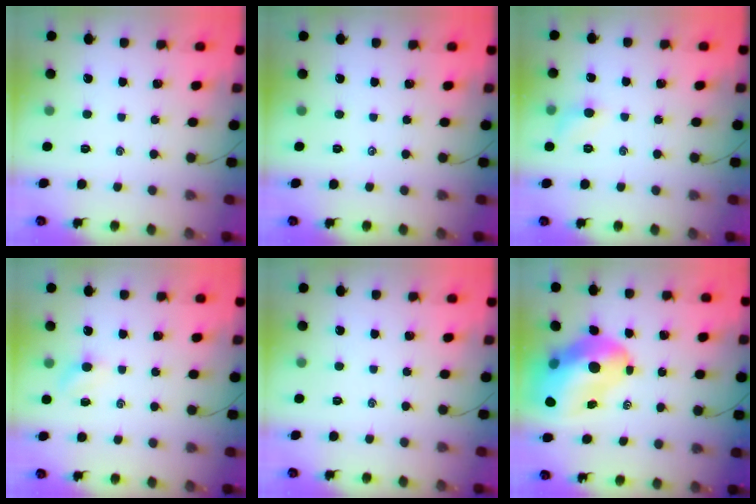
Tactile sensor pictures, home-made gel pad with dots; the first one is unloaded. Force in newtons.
{"total": 0.0}
{"total": 6.3, "press": 6.0, "slide": 1.7}
{"total": 3.5, "press": 3.3, "slide": 1.1}
{"total": 0.0}
{"total": 17.0, "press": 16.4, "slide": 4.6}